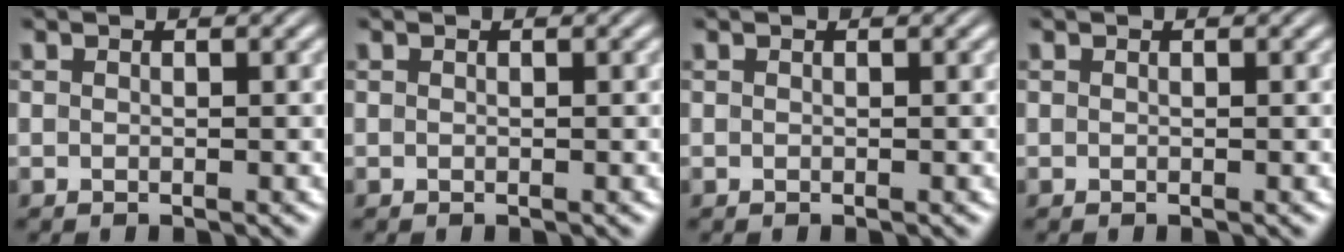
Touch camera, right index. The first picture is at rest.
{"total": 0.0}
{"total": 0.0}
{"total": 0.0}